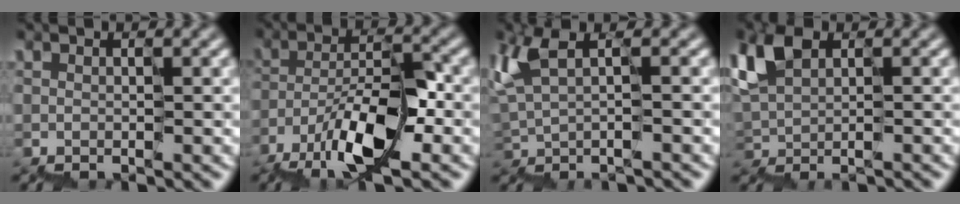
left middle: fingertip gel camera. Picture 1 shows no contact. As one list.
[{"total": 6.7, "force": [-4.2, 1.9, 4.8], "torque": [-0.083, 0.014, -0.082]}, {"total": 3.3, "force": [0.0, 1.0, 3.1], "torque": [-0.071, 0.002, 0.000]}, {"total": 3.7, "force": [0.4, 2.1, 3.0], "torque": [-0.061, 0.008, 0.001]}]